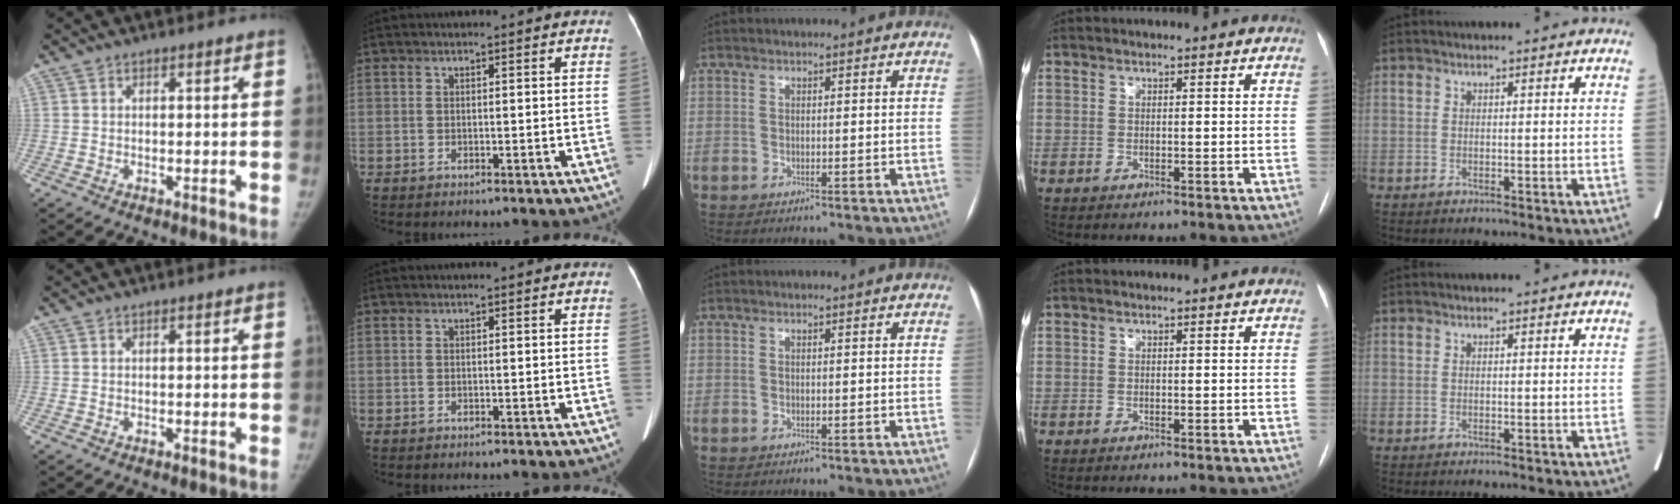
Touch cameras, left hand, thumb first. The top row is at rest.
{}